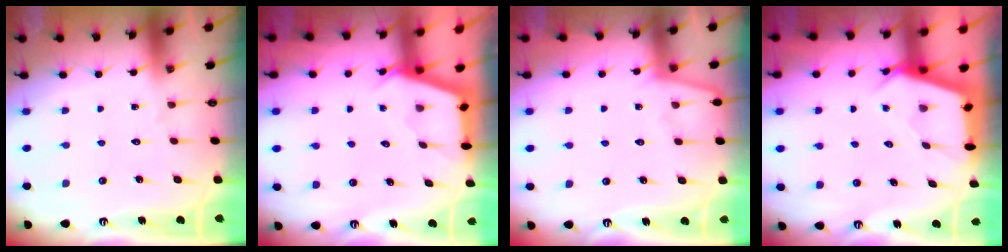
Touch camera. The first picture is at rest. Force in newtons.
{"total": 2.5, "press": 2.5, "slide": 0.3}
{"total": 2.4, "press": 2.4, "slide": 0.3}
{"total": 3.0, "press": 2.9, "slide": 0.3}